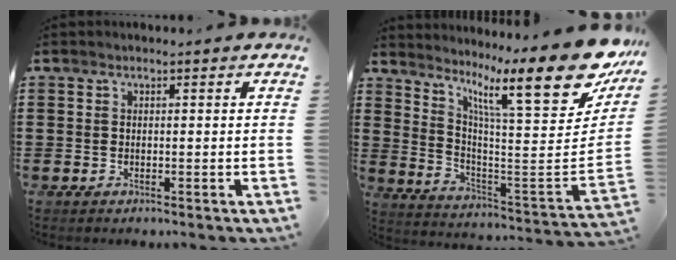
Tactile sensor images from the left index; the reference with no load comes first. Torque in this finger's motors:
{"motor_torque": [1.10, -1.04, 0.47, 0.21]}